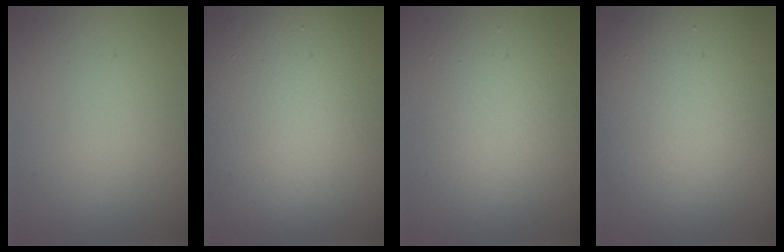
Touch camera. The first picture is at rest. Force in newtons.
{"total": 19.0, "press": 19.0, "slide": 1.0}
{"total": 4.8, "press": 4.8, "slide": 0.5}
{"total": 14.3, "press": 14.2, "slide": 0.7}